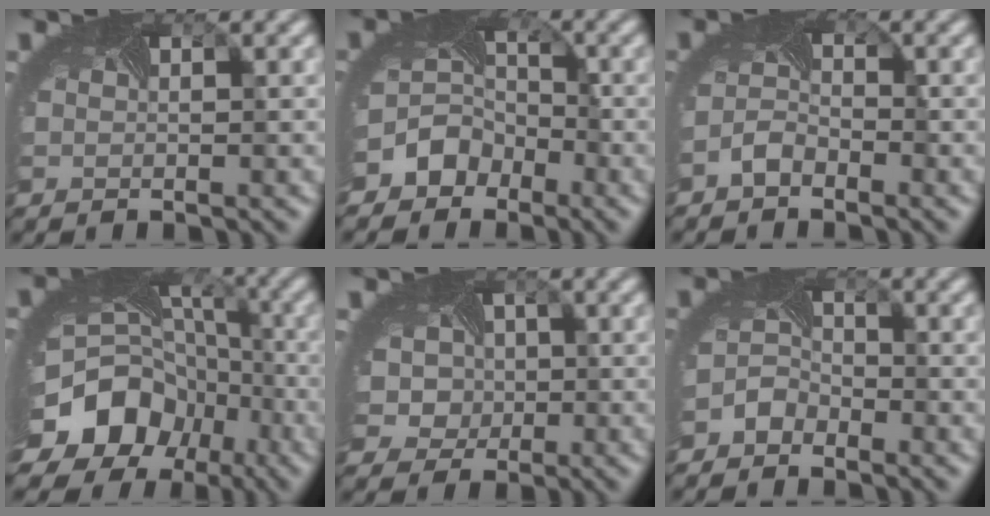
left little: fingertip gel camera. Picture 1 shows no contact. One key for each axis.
{"total": 5.0, "fx": -3.2, "fy": 3.8, "fz": 1.0, "tx": 0.004, "ty": 0.002, "tz": -0.061}
{"total": 1.8, "fx": -1.6, "fy": 0.7, "fz": 0.4, "tx": -0.018, "ty": 0.001, "tz": -0.033}
{"total": 14.3, "fx": -7.1, "fy": 11.1, "fz": 5.4, "tx": -0.112, "ty": -0.042, "tz": -0.109}
{"total": 5.8, "fx": 0.2, "fy": 5.2, "fz": 2.7, "tx": -0.034, "ty": 0.012, "tz": -0.026}
{"total": 2.1, "fx": -1.8, "fy": 0.9, "fz": 0.0, "tx": -0.006, "ty": 0.002, "tz": -0.040}